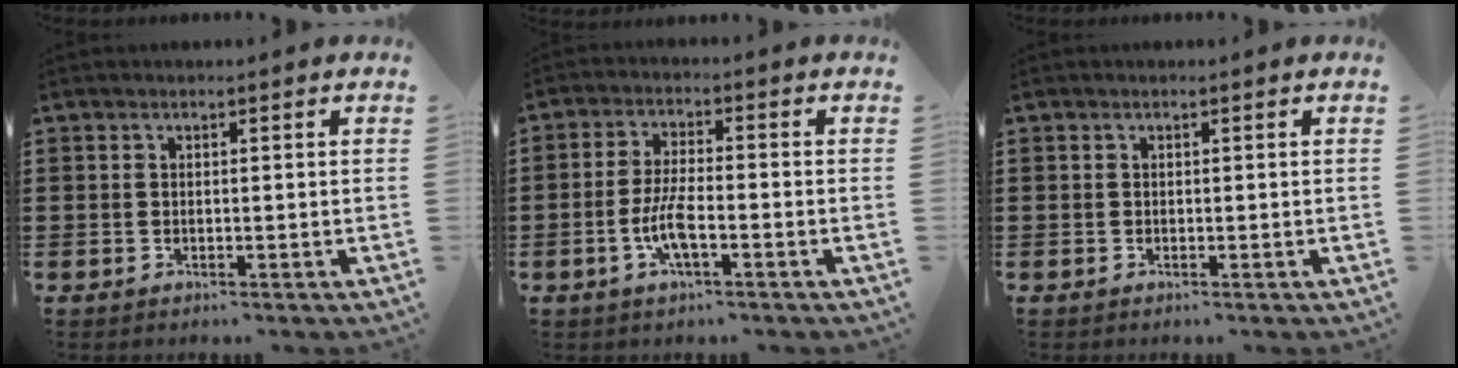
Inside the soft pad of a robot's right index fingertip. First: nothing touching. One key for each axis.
{"total": 5.8, "fx": -1.9, "fy": 1.6, "fz": 5.2, "tx": -0.122, "ty": -0.008, "tz": -0.043}
{"total": 0.0}